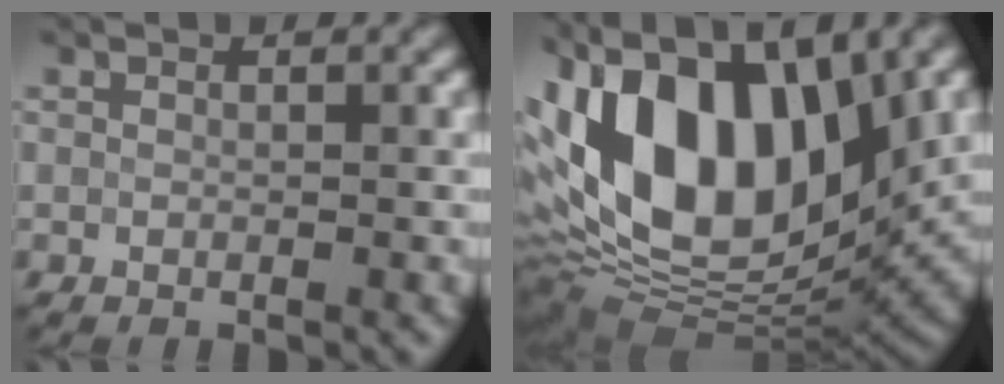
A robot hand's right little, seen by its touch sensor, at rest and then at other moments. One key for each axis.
{"total": 16.2, "fx": 4.1, "fy": 8.8, "fz": 12.9, "tx": -0.254, "ty": 0.014, "tz": 0.058}